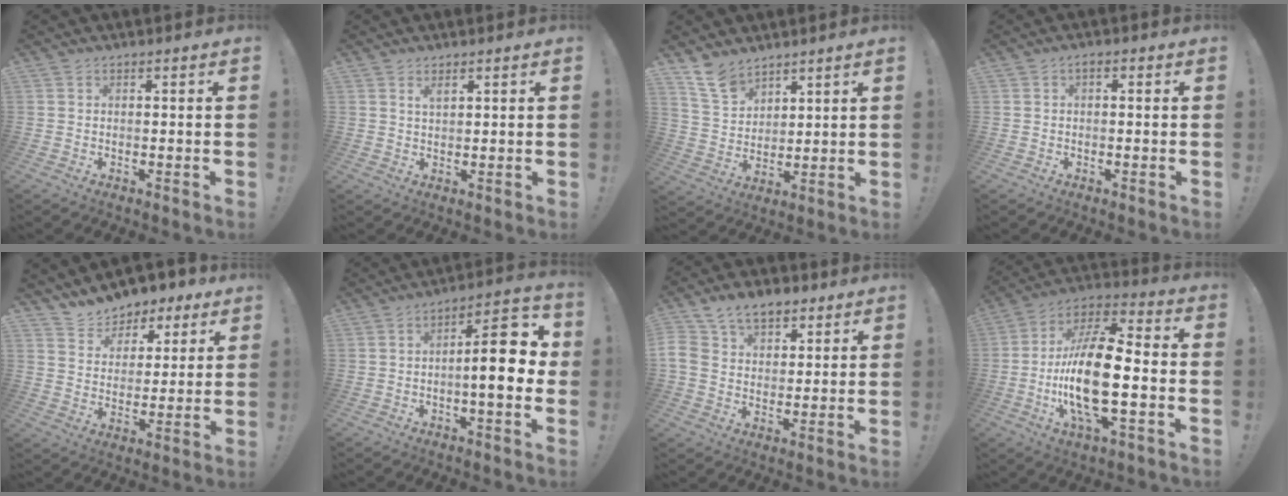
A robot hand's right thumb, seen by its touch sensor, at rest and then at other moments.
{"total": 1.8, "force": [1.3, 0.5, 1.2], "torque": [-0.010, -0.007, 0.020]}
{"total": 10.4, "force": [8.2, 5.6, 3.2], "torque": [-0.074, -0.048, 0.162]}
{"total": 1.0, "force": [-0.5, 0.3, 0.8], "torque": [-0.017, 0.005, -0.011]}
{"total": 8.7, "force": [7.7, 4.0, 0.3], "torque": [-0.008, -0.075, 0.145]}
{"total": 13.8, "force": [-0.3, 4.2, 13.1], "torque": [-0.174, 0.000, -0.010]}
{"total": 11.2, "force": [5.5, 7.8, 5.8], "torque": [-0.114, -0.013, 0.110]}
{"total": 20.9, "force": [-3.6, 8.1, 18.9], "torque": [-0.370, 0.008, -0.066]}